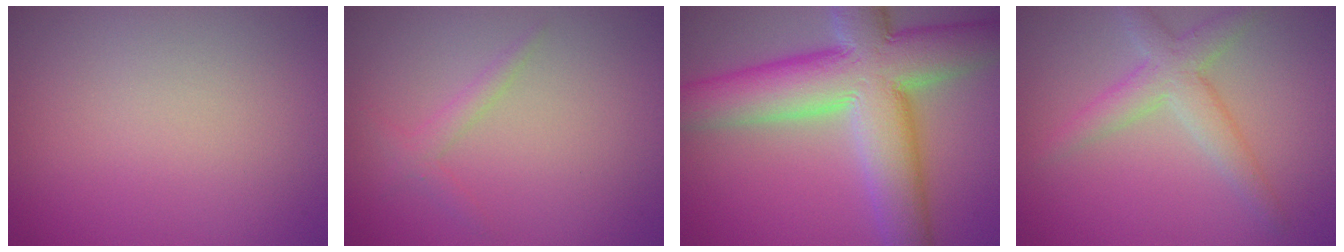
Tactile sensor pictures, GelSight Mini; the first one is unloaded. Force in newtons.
{"total": 1.3, "press": 1.3, "slide": 0.1}
{"total": 12.5, "press": 12.5, "slide": 0.8}
{"total": 3.6, "press": 3.6, "slide": 0.2}